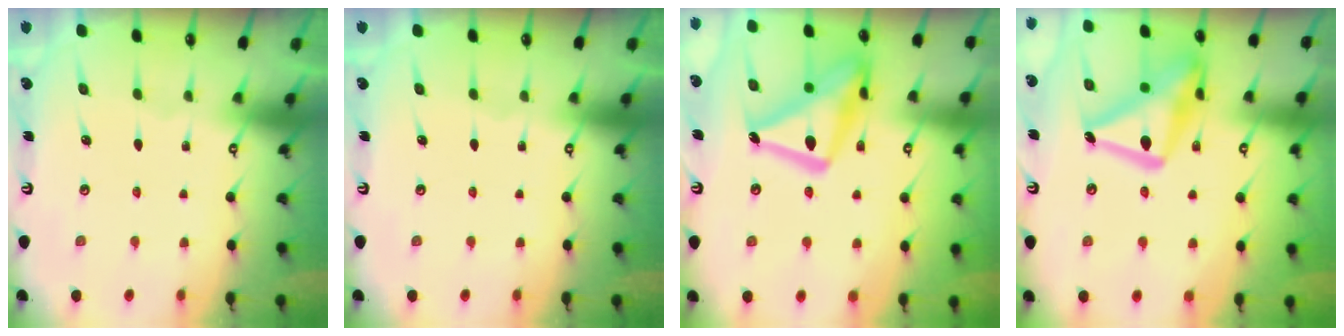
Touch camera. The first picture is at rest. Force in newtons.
{"total": 0.0}
{"total": 20.8, "press": 20.7, "slide": 1.6}
{"total": 20.6, "press": 20.6, "slide": 1.4}